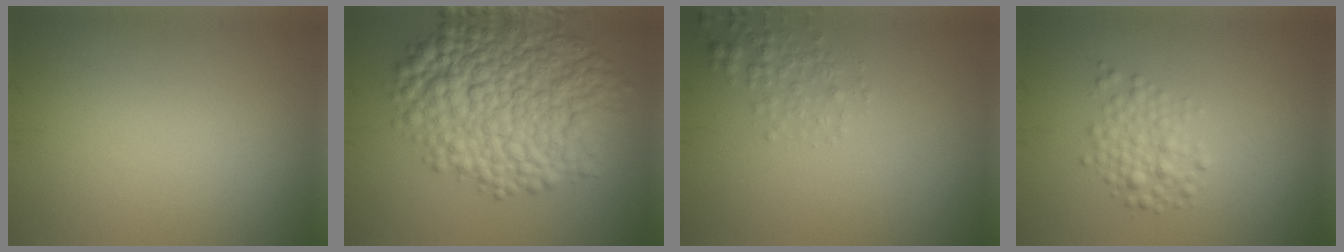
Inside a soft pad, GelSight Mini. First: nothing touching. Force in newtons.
{"total": 12.3, "press": 12.3, "slide": 0.1}
{"total": 1.9, "press": 1.9, "slide": 0.1}
{"total": 2.6, "press": 2.6, "slide": 0.1}